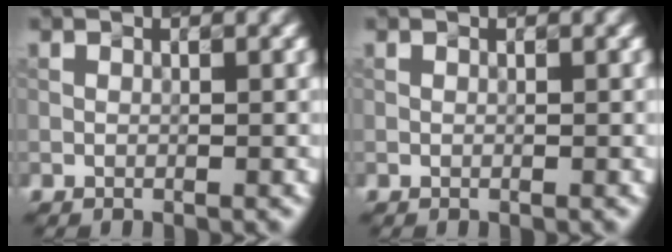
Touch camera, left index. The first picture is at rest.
{"total": 0.0}